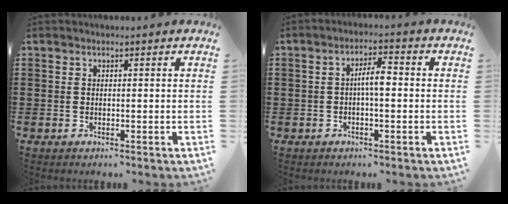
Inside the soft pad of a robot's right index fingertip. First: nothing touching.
{"total": 3.8, "force": [-0.3, 1.0, 3.7], "torque": [-0.068, 0.008, -0.008]}